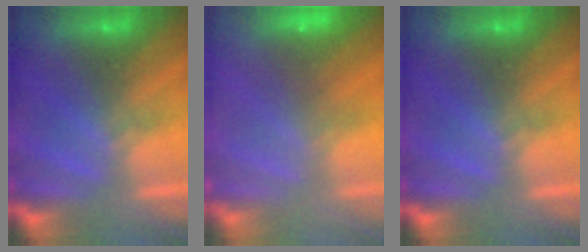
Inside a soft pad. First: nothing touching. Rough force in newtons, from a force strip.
{"total": 8.4}
{"total": 0.0}